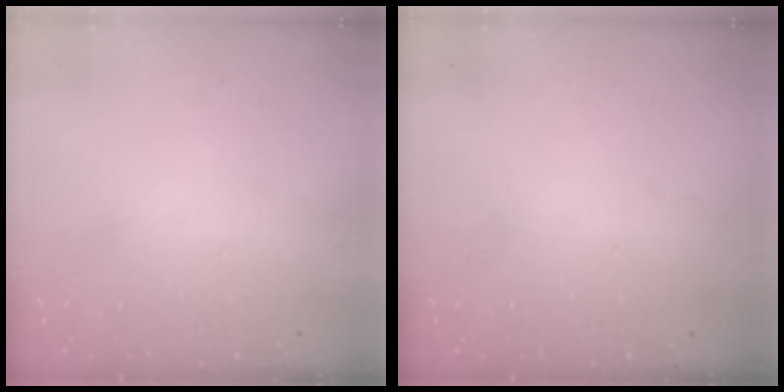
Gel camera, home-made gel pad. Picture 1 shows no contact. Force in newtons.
{"total": 0.0}